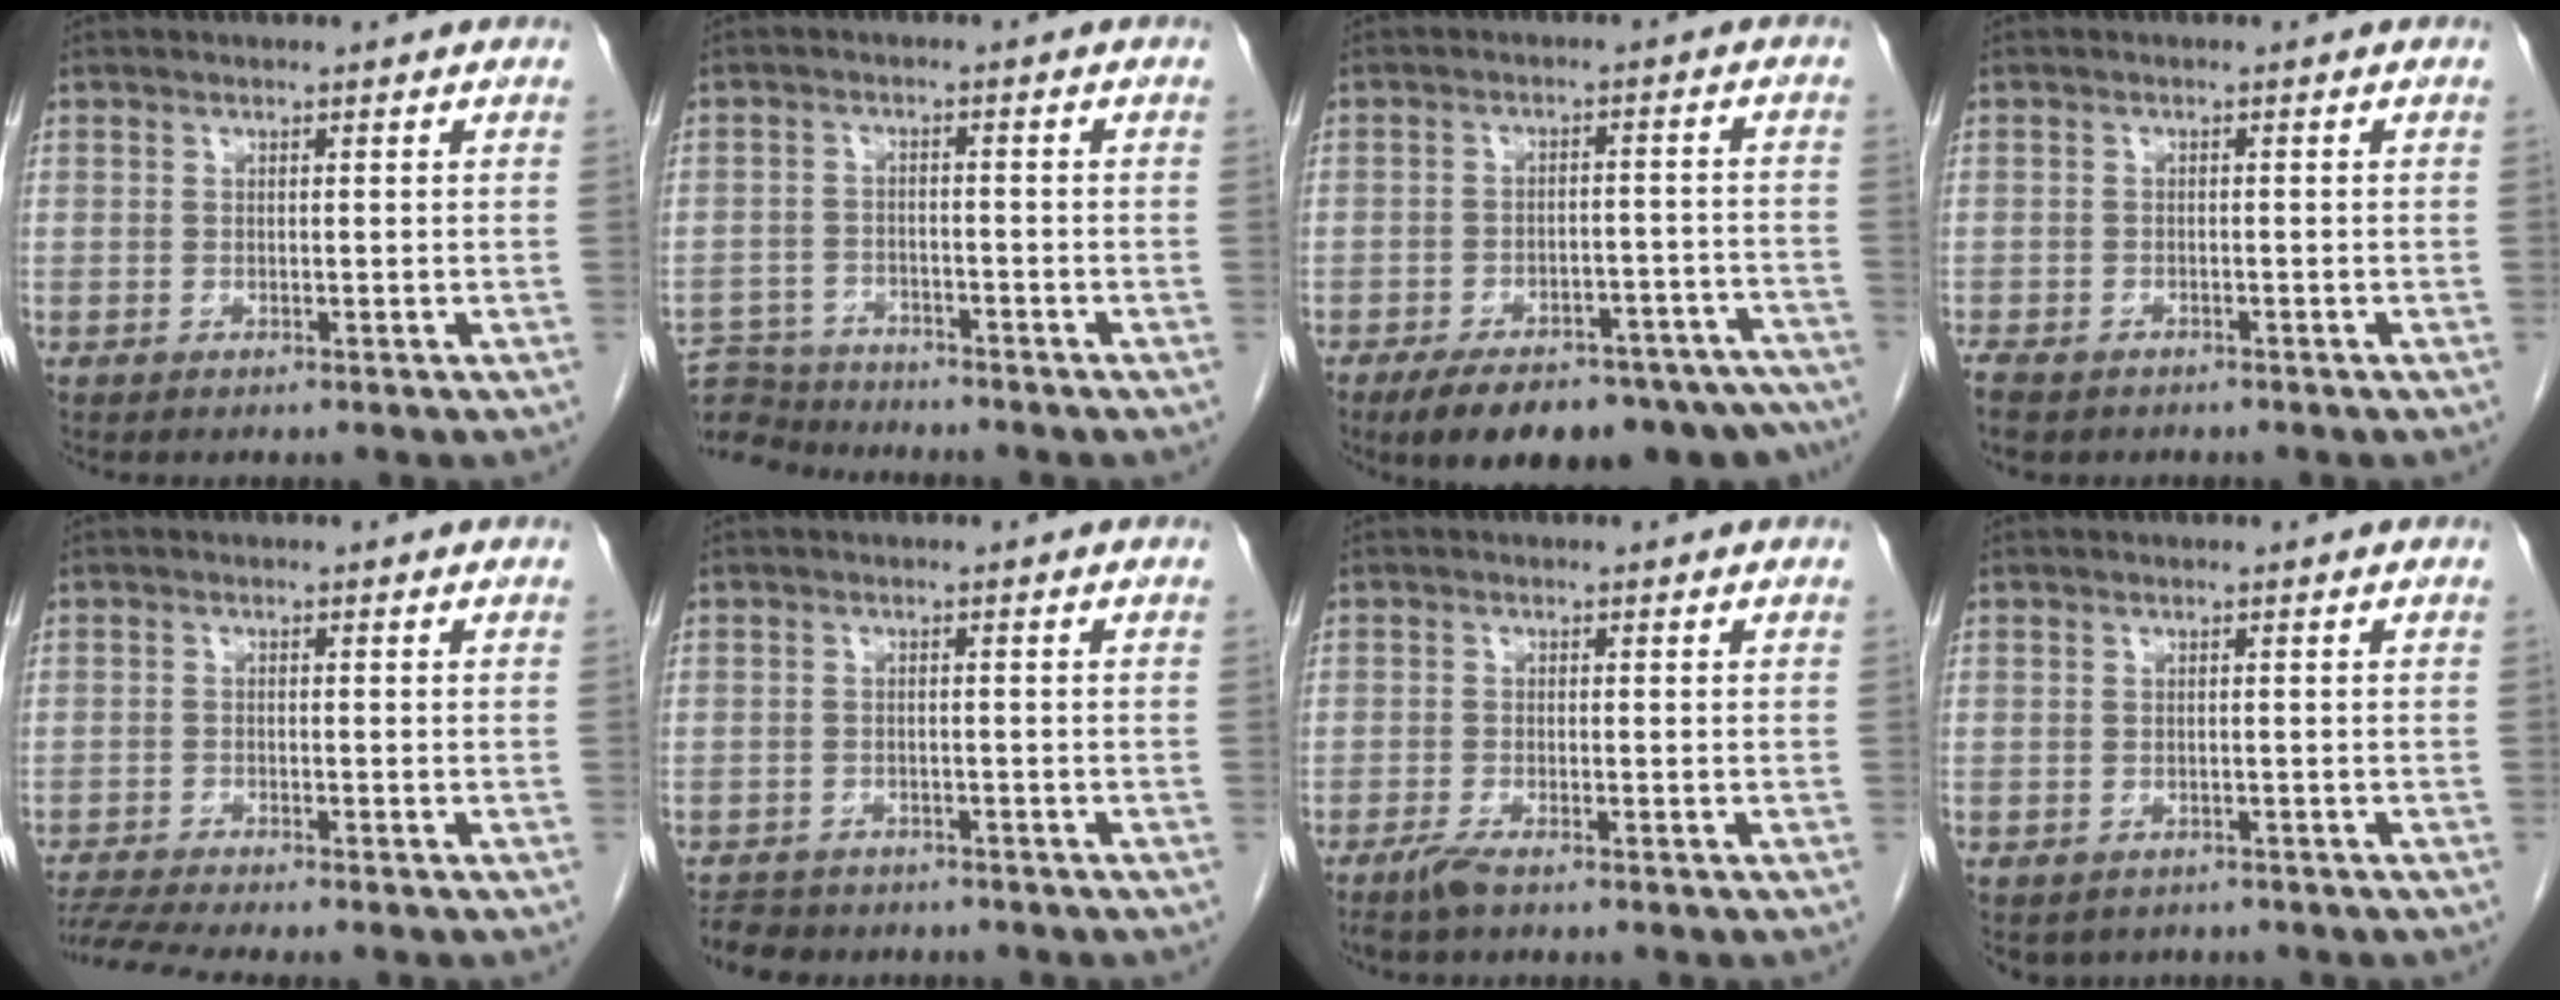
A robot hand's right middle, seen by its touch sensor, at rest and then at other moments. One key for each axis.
{"total": 8.1, "fx": -8.0, "fy": 1.5, "fz": 0.5, "tx": -0.008, "ty": 0.003, "tz": -0.139}
{"total": 18.4, "fx": -14.9, "fy": 6.6, "fz": 8.5, "tx": -0.085, "ty": 0.013, "tz": -0.192}
{"total": 4.9, "fx": -3.8, "fy": 2.2, "fz": 2.1, "tx": -0.037, "ty": -0.010, "tz": -0.057}
{"total": 5.9, "fx": -5.3, "fy": -1.2, "fz": 2.2, "tx": -0.043, "ty": -0.019, "tz": -0.092}
{"total": 5.5, "fx": -4.8, "fy": 2.5, "fz": 1.1, "tx": -0.023, "ty": -0.006, "tz": -0.070}
{"total": 2.2, "fx": -1.7, "fy": 0.1, "fz": 1.4, "tx": -0.036, "ty": -0.005, "tz": -0.034}
{"total": 3.0, "fx": -2.3, "fy": 1.9, "fz": 0.5, "tx": -0.007, "ty": 0.000, "tz": -0.029}